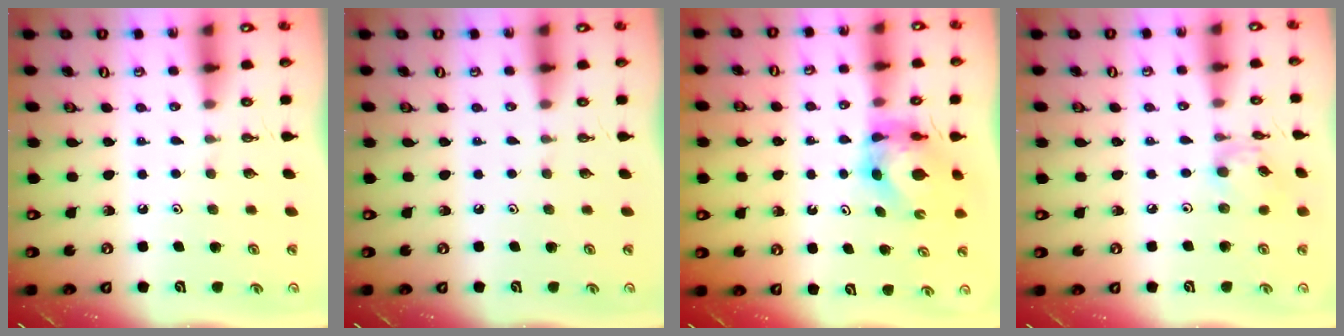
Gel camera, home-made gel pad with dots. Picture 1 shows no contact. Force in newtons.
{"total": 0.0}
{"total": 5.2, "press": 5.2, "slide": 0.4}
{"total": 7.8, "press": 7.8, "slide": 0.5}